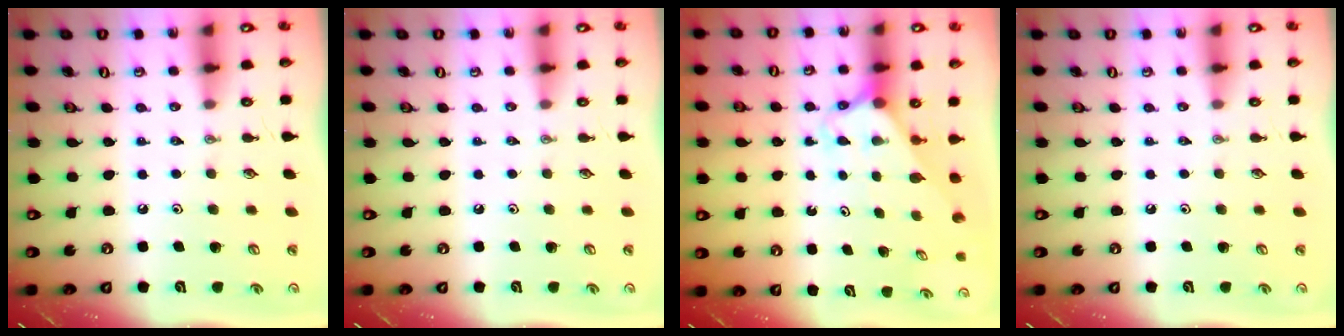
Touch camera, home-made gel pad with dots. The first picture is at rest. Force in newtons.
{"total": 0.0}
{"total": 2.4, "press": 2.4, "slide": 0.2}
{"total": 0.0}